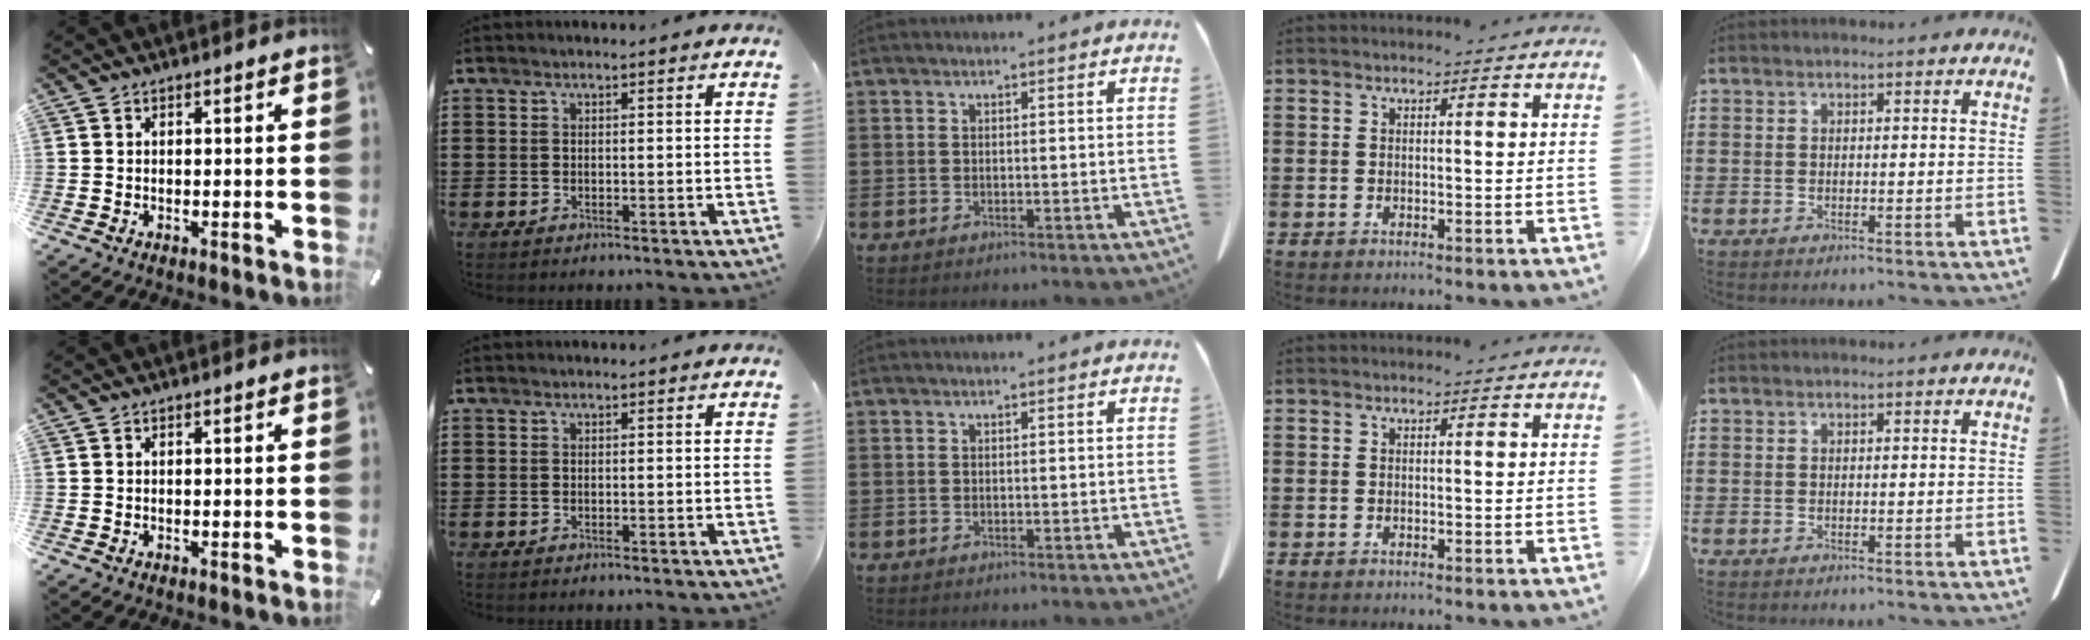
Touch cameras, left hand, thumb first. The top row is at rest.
{}